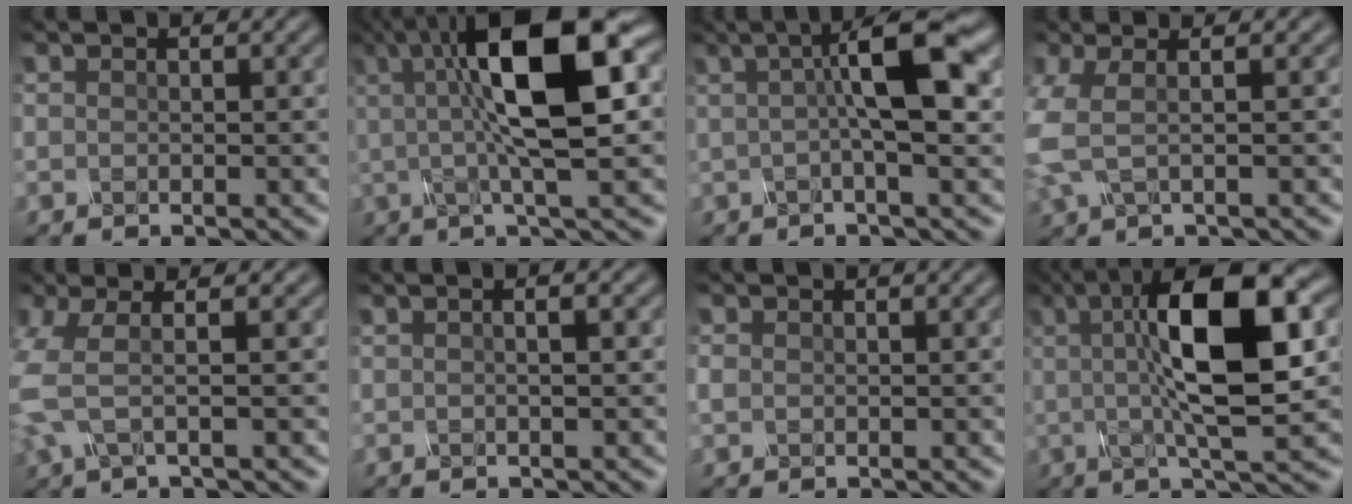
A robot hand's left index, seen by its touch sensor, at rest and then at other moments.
{"total": 11.6, "force": [2.5, 3.0, 11.0], "torque": [-0.172, 0.015, 0.040]}
{"total": 8.0, "force": [1.7, 1.7, 7.7], "torque": [-0.109, 0.014, 0.019]}
{"total": 3.4, "force": [0.1, 1.3, 3.2], "torque": [-0.082, 0.002, -0.003]}
{"total": 3.8, "force": [0.0, 1.1, 3.7], "torque": [-0.093, -0.005, -0.005]}
{"total": 2.2, "force": [0.6, 0.9, 1.9], "torque": [-0.015, 0.001, -0.009]}
{"total": 0.7, "force": [0.0, 0.6, 0.4], "torque": [-0.008, -0.001, -0.001]}
{"total": 11.8, "force": [2.1, 3.0, 11.2], "torque": [-0.170, 0.016, 0.033]}